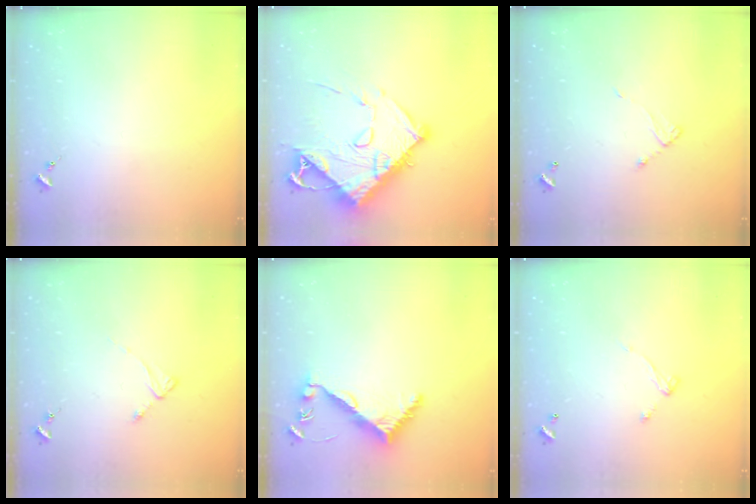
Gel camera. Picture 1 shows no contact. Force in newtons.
{"total": 17.9, "press": 17.8, "slide": 2.0}
{"total": 4.9, "press": 4.9, "slide": 0.4}
{"total": 2.4, "press": 2.4, "slide": 0.3}
{"total": 7.5, "press": 7.4, "slide": 0.6}
{"total": 5.4, "press": 5.4, "slide": 0.4}